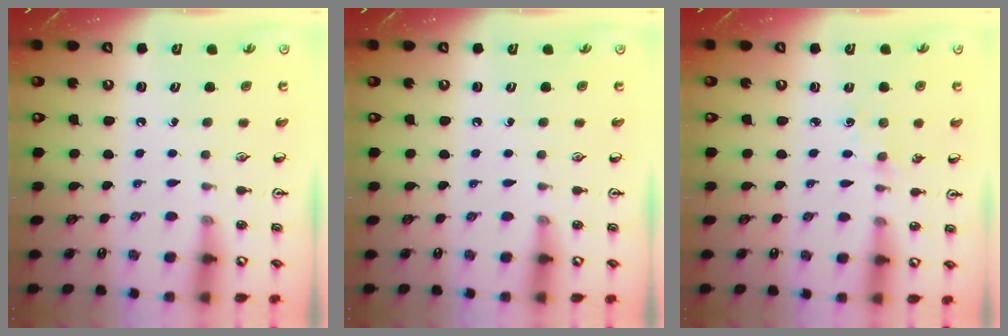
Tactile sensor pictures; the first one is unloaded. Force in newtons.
{"total": 0.0}
{"total": 2.4, "press": 2.4, "slide": 0.4}